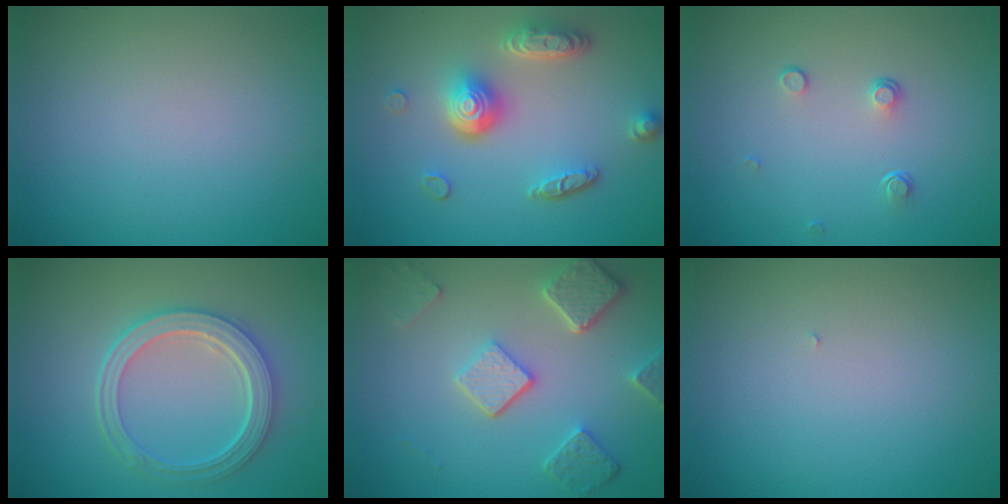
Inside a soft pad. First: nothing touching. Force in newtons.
{"total": 5.2, "press": 3.8, "slide": 3.6}
{"total": 1.0, "press": 0.7, "slide": 0.8}
{"total": 4.9, "press": 4.0, "slide": 2.9}
{"total": 5.1, "press": 4.0, "slide": 3.2}
{"total": 0.0}